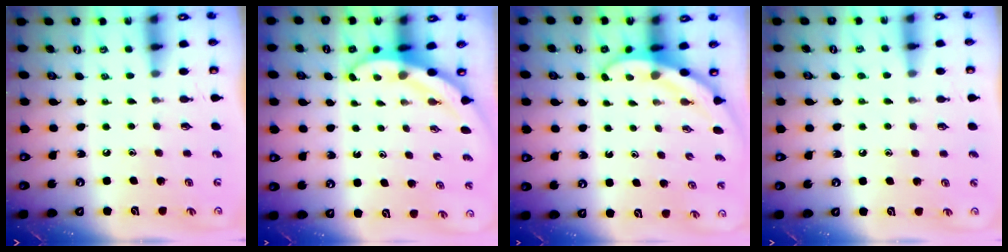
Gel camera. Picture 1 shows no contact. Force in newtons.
{"total": 3.3, "press": 3.3, "slide": 0.1}
{"total": 3.1, "press": 3.1, "slide": 0.1}
{"total": 4.2, "press": 4.1, "slide": 0.5}